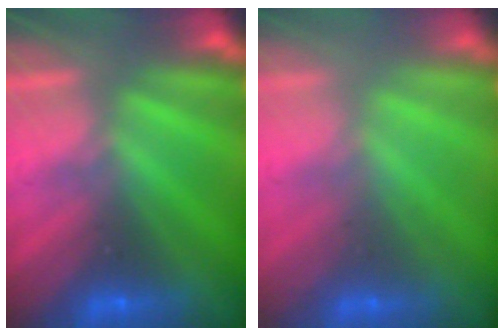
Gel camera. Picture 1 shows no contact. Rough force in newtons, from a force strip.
{"total": 2.2}